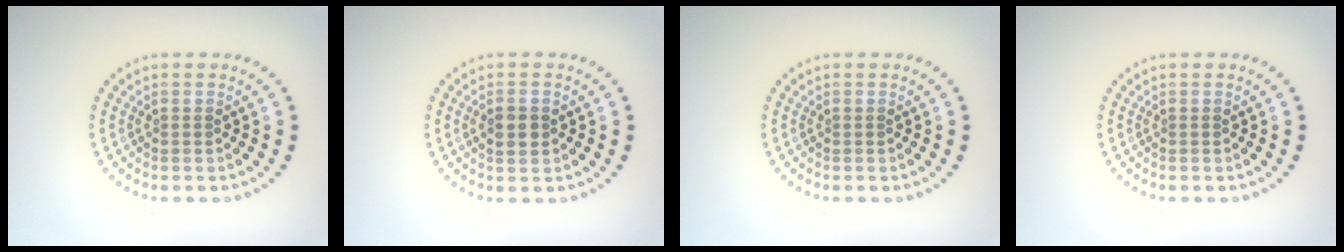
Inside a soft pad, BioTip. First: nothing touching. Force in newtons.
{"total": 1.9, "press": 1.9, "slide": 0.2}
{"total": 0.0}
{"total": 0.0}